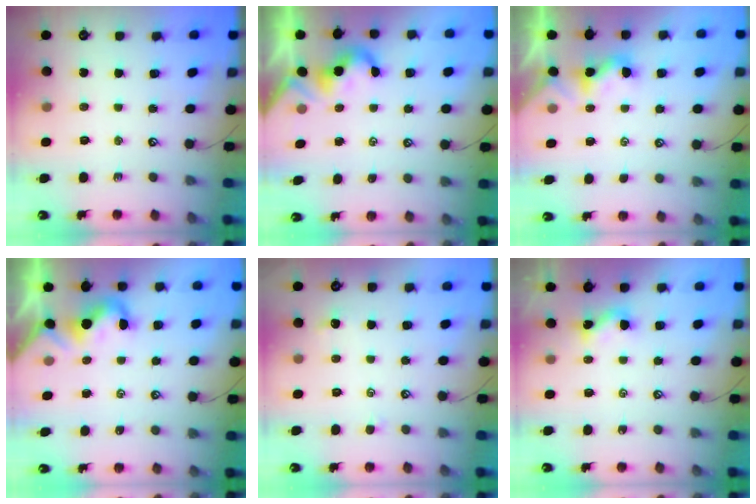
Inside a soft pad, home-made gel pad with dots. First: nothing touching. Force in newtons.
{"total": 1.9, "press": 1.9, "slide": 0.5}
{"total": 1.7, "press": 1.7, "slide": 0.3}
{"total": 1.5, "press": 1.4, "slide": 0.3}
{"total": 1.6, "press": 1.6, "slide": 0.2}
{"total": 2.7, "press": 2.7, "slide": 0.3}